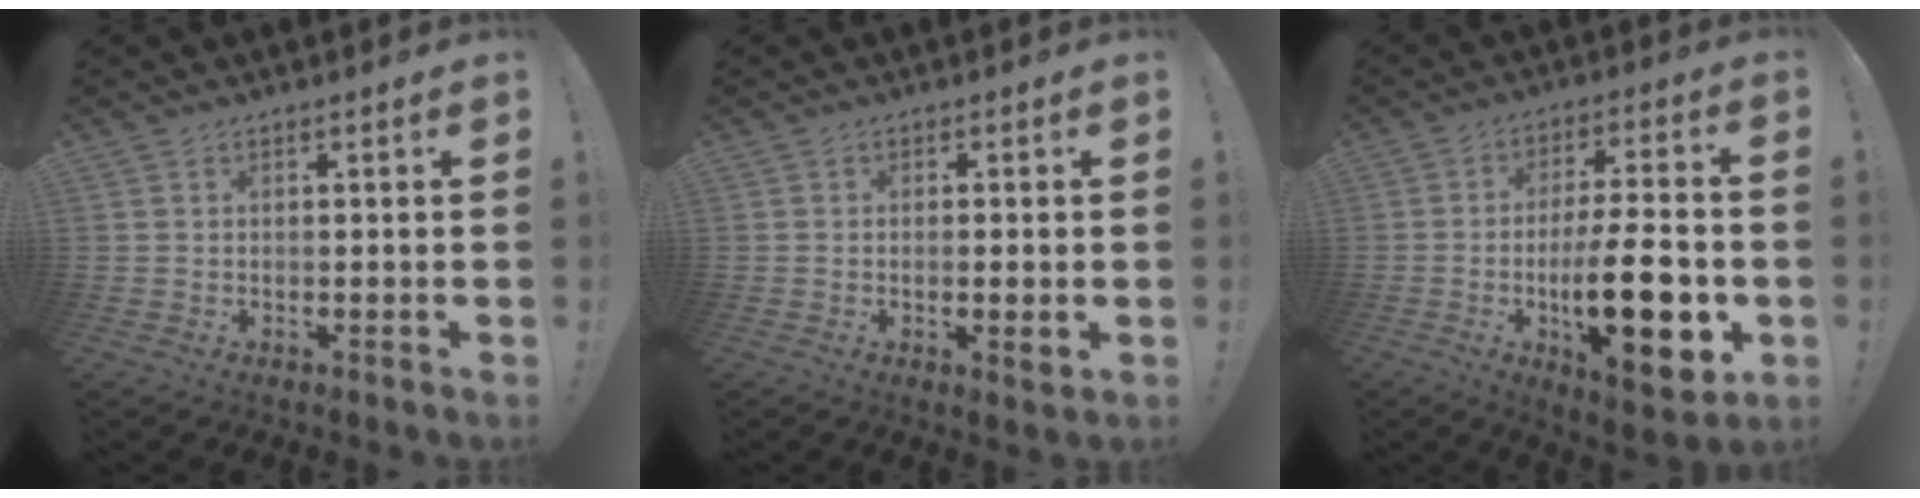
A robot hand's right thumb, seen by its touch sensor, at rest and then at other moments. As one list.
[{"total": 2.7, "force": [-0.5, 0.0, 2.7], "torque": [-0.043, -0.003, -0.007]}, {"total": 21.9, "force": [-5.1, 6.8, 20.1], "torque": [-0.324, 0.006, -0.075]}]